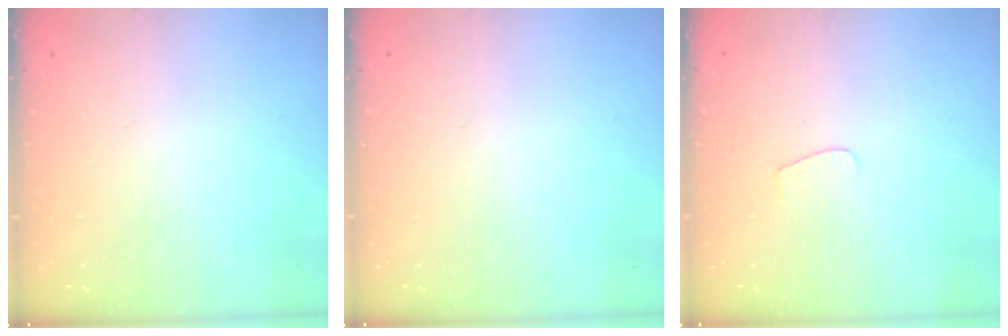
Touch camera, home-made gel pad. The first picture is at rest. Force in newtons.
{"total": 0.0}
{"total": 3.5, "press": 3.5, "slide": 0.3}